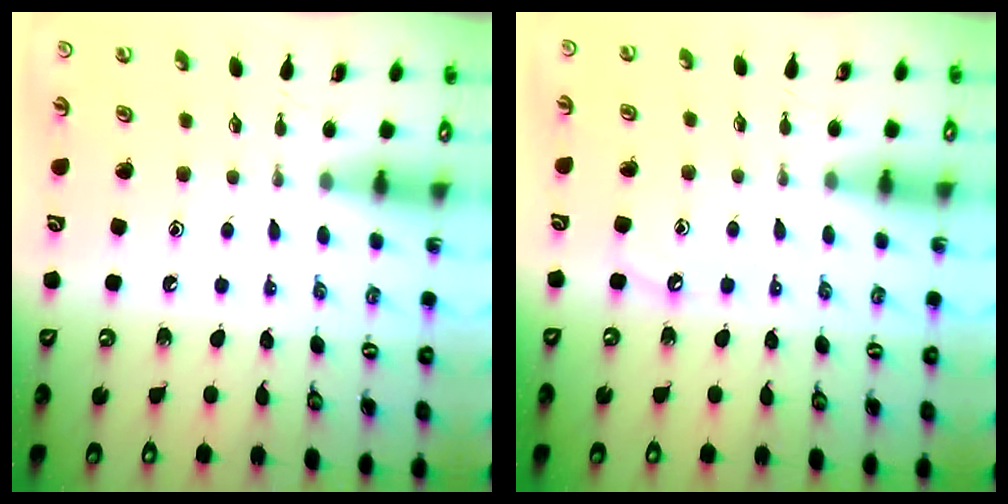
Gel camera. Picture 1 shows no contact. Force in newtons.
{"total": 3.6, "press": 3.5, "slide": 0.5}